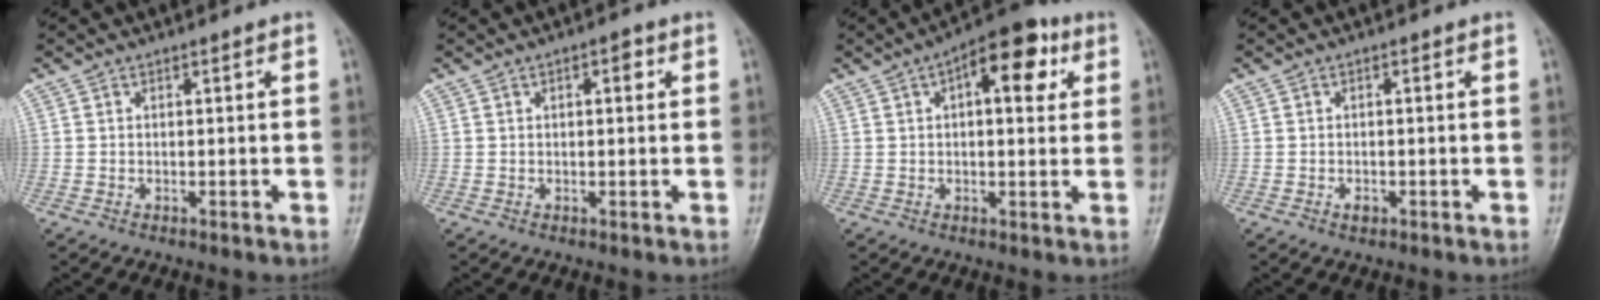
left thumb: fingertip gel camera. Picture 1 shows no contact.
{"total": 2.2, "force": [0.8, 1.0, 1.8], "torque": [-0.020, 0.003, 0.008]}
{"total": 11.4, "force": [4.1, 5.3, 9.2], "torque": [-0.100, 0.013, 0.048]}
{"total": 1.4, "force": [-0.6, 0.9, 0.9], "torque": [-0.009, 0.002, -0.010]}